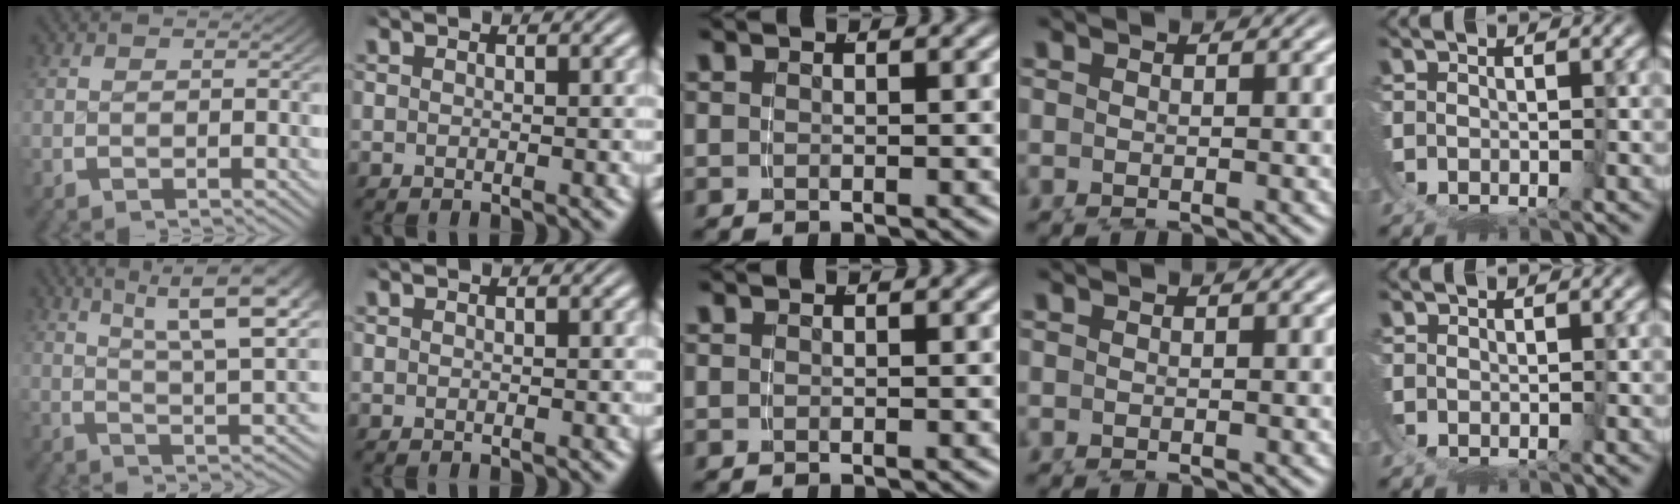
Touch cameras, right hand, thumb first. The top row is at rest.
{"thumb": {"total": 8.6, "force": [2.8, 4.0, 7.0], "torque": [-0.092, -0.003, 0.042]}, "little": {"total": 0.9, "force": [0.8, -0.4, -0.2], "torque": [0.008, 0.004, 0.013]}}